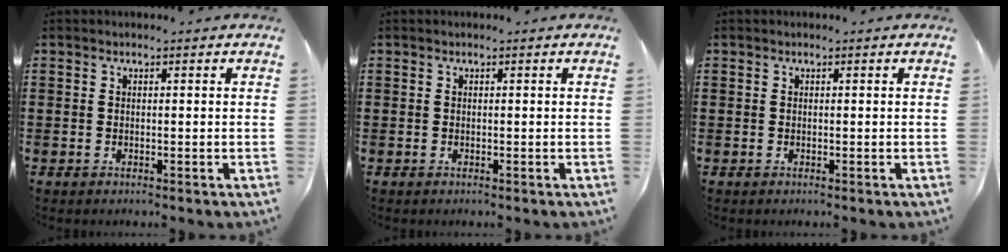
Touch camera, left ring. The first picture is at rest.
{"total": 0.0}
{"total": 0.0}